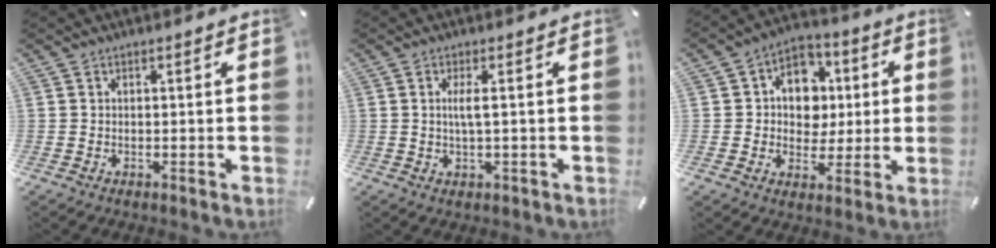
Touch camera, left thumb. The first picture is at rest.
{"total": 3.8, "force": [0.4, 1.0, 3.6], "torque": [-0.070, 0.001, 0.005]}
{"total": 10.5, "force": [0.9, 9.4, 4.6], "torque": [-0.060, -0.002, 0.017]}